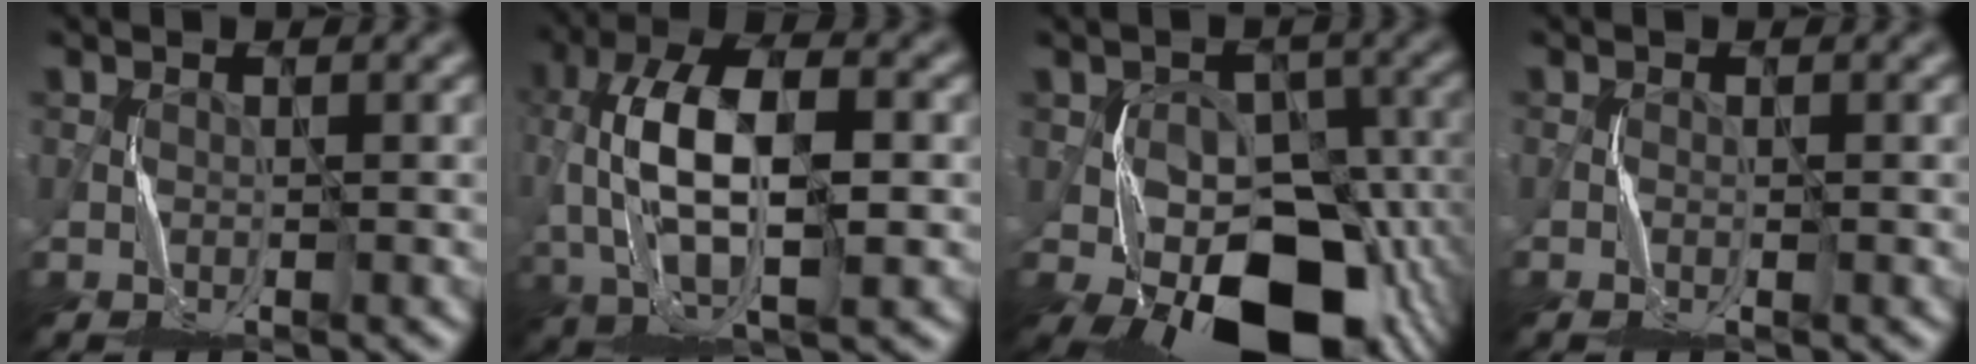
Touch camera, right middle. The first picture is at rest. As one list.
[{"total": 10.2, "force": [0.4, 4.8, 8.9], "torque": [-0.178, 0.007, 0.006]}, {"total": 14.3, "force": [-6.5, 8.5, 9.5], "torque": [-0.125, -0.013, -0.108]}, {"total": 0.0}]